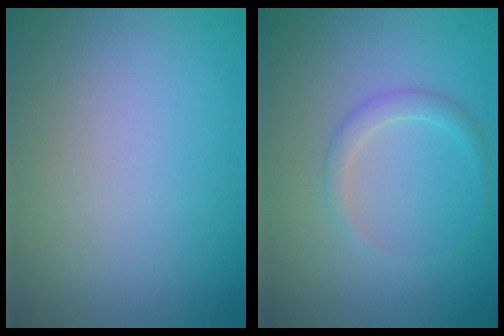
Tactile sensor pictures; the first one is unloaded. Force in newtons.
{"total": 1.4, "press": 1.4, "slide": 0.0}